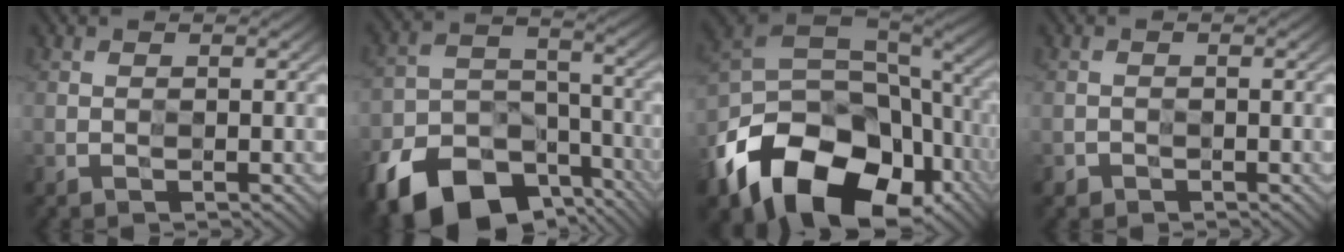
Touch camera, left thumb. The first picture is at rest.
{"total": 13.3, "force": [-9.7, 7.5, 5.1], "torque": [-0.119, -0.025, -0.171]}
{"total": 18.7, "force": [-10.1, 12.4, 9.6], "torque": [-0.238, -0.051, -0.150]}
{"total": 0.9, "force": [-0.5, 0.5, -0.6], "torque": [0.015, -0.002, -0.012]}